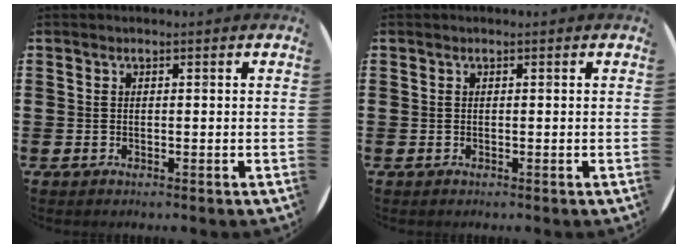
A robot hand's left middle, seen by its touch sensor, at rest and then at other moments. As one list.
[{"total": 0.0}]